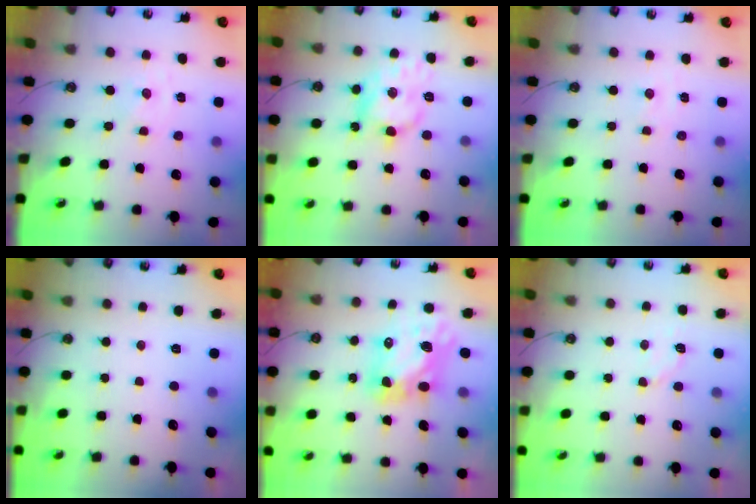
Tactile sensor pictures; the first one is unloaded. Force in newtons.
{"total": 13.3, "press": 13.3, "slide": 0.7}
{"total": 3.4, "press": 3.3, "slide": 0.6}
{"total": 0.0}
{"total": 9.8, "press": 9.7, "slide": 1.1}
{"total": 3.0, "press": 2.9, "slide": 0.7}